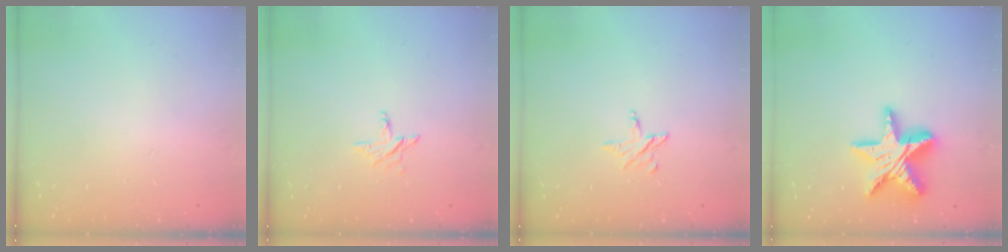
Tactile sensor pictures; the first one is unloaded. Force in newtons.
{"total": 3.3, "press": 3.3, "slide": 0.3}
{"total": 3.9, "press": 3.9, "slide": 0.3}
{"total": 16.5, "press": 16.5, "slide": 1.2}